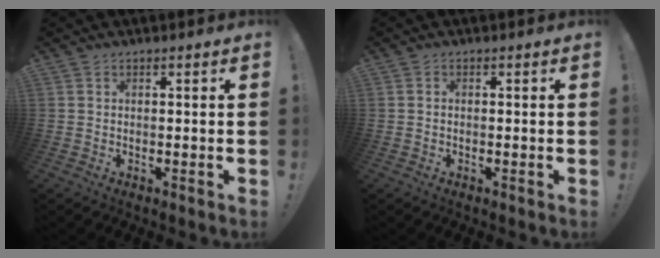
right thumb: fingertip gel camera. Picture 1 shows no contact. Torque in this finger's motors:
{"motor_torque": [-0.06, 0.10, 0.33, -0.17, 0.01]}